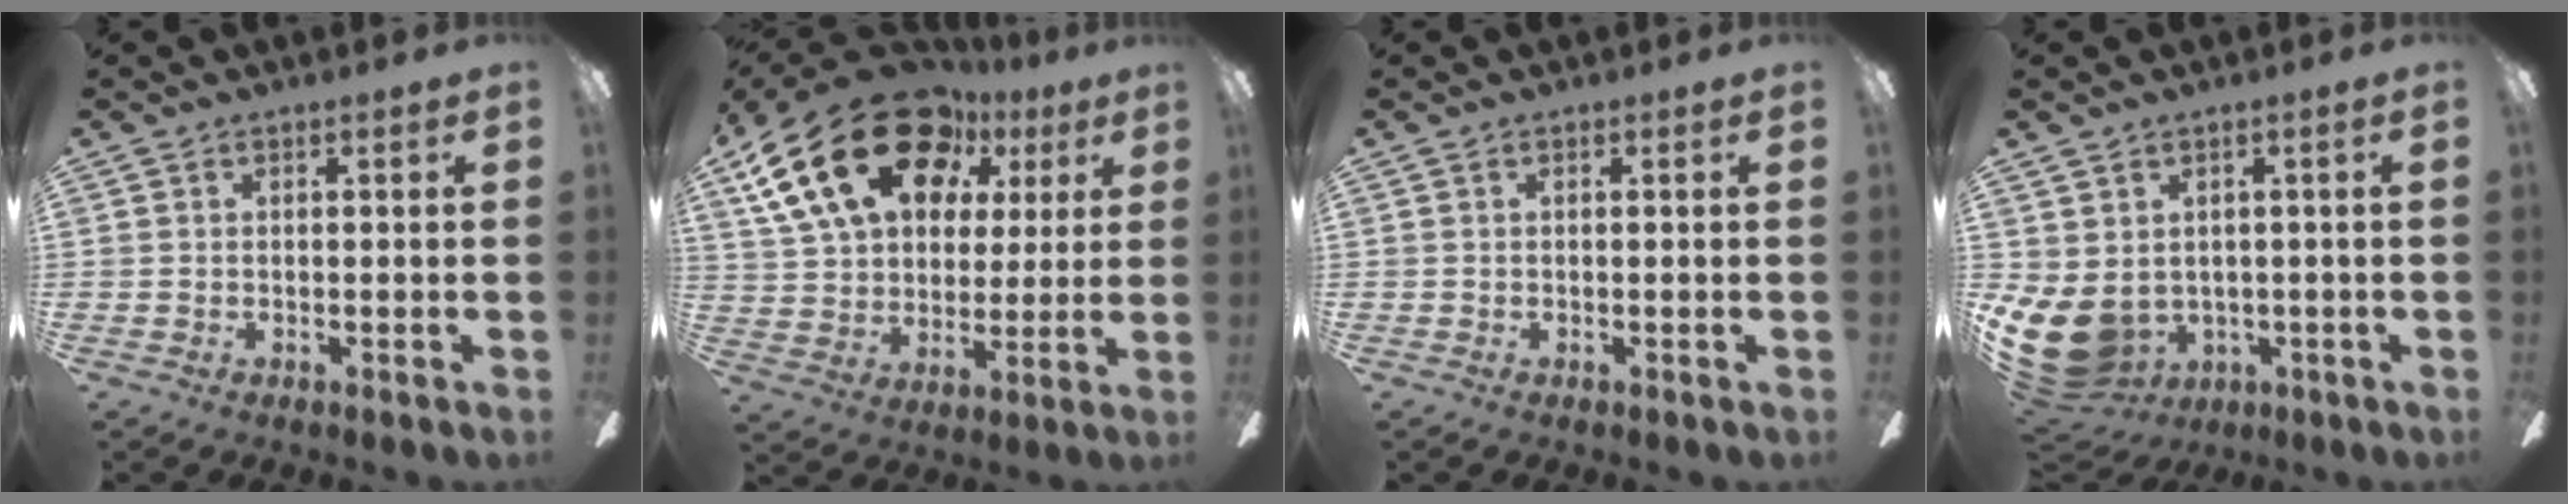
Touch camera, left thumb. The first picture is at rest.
{"total": 25.9, "force": [13.3, 15.8, 15.6], "torque": [-0.281, -0.057, 0.240]}
{"total": 0.0}
{"total": 9.1, "force": [-1.0, 7.1, 5.6], "torque": [-0.159, -0.015, -0.014]}